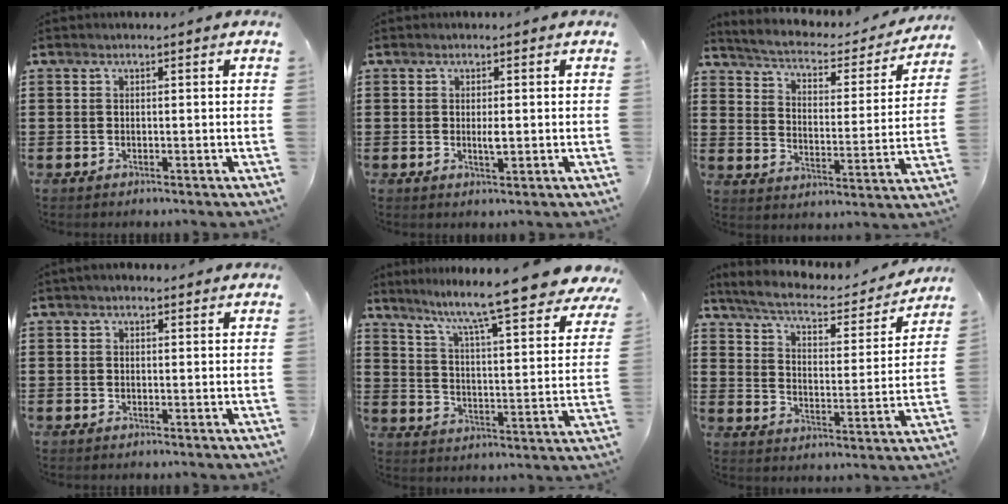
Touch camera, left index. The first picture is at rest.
{"total": 1.8, "force": [0.1, 0.4, 1.8], "torque": [-0.033, -0.002, 0.002]}
{"total": 3.1, "force": [2.7, 0.7, 1.3], "torque": [-0.042, -0.026, 0.037]}
{"total": 1.1, "force": [0.7, 0.7, 0.5], "torque": [-0.011, 0.006, 0.013]}
{"total": 9.8, "force": [8.3, -0.9, 5.2], "torque": [-0.114, -0.070, 0.129]}
{"total": 5.1, "force": [4.5, 1.1, 2.3], "torque": [-0.068, -0.028, 0.072]}